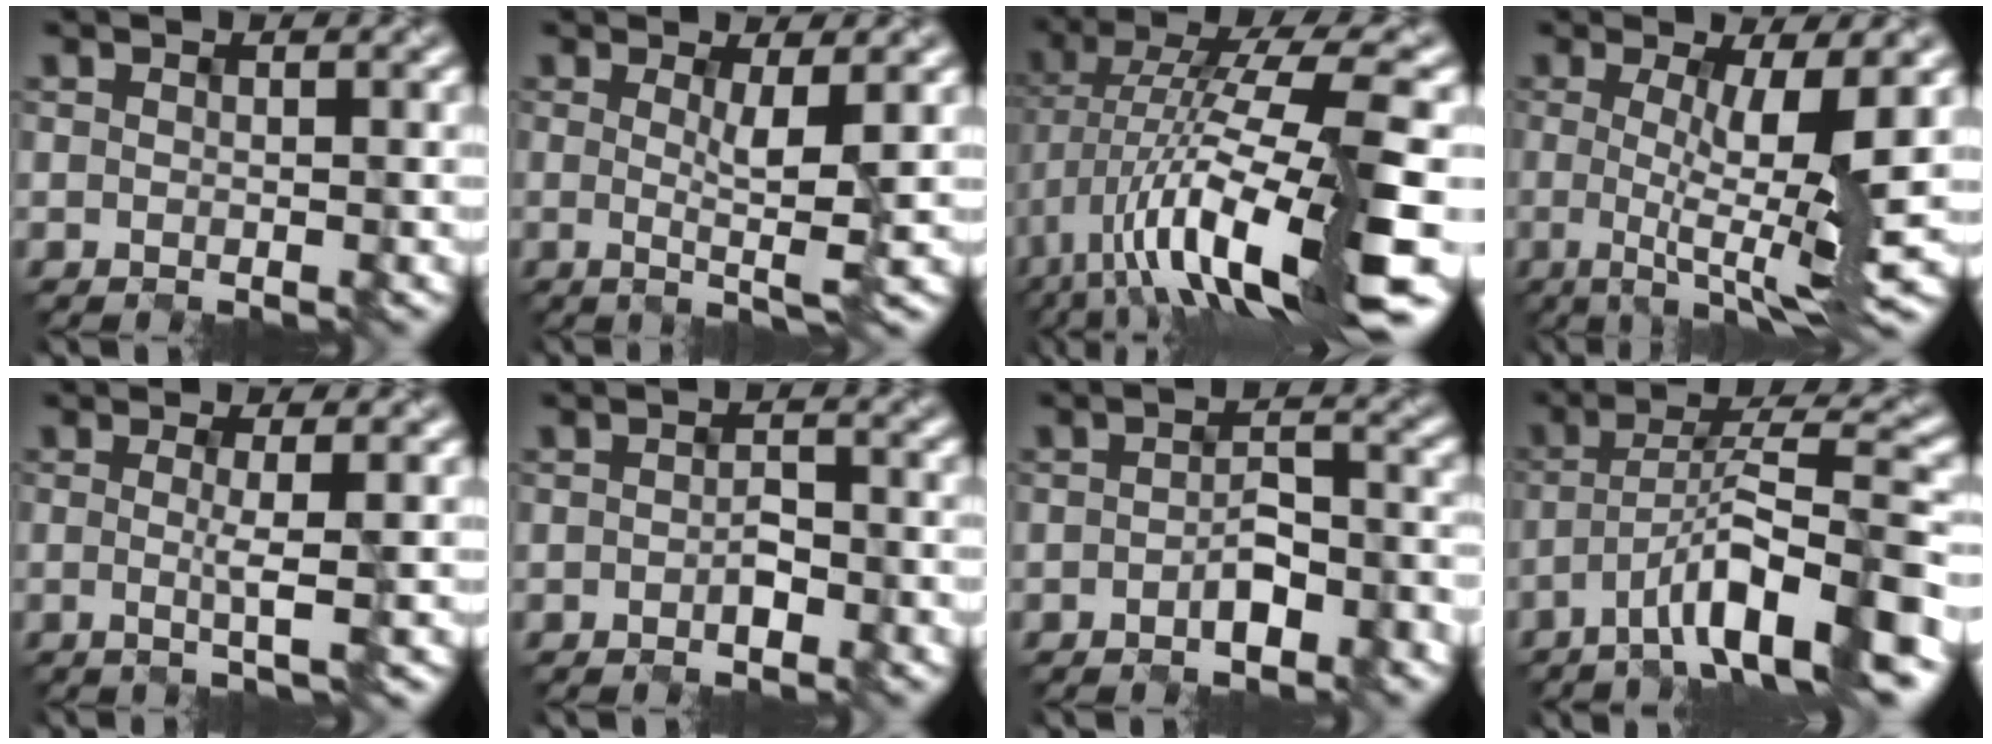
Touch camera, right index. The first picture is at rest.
{"total": 3.4, "force": [0.0, 0.3, 3.4], "torque": [-0.057, -0.012, 0.003]}
{"total": 14.1, "force": [-3.6, 2.7, 13.4], "torque": [-0.228, 0.015, -0.048]}
{"total": 7.2, "force": [-0.2, 1.3, 7.1], "torque": [-0.101, -0.011, -0.003]}
{"total": 2.3, "force": [-0.3, 0.3, 2.3], "torque": [-0.042, -0.006, -0.007]}
{"total": 1.6, "force": [-0.9, 0.8, 1.1], "torque": [-0.024, -0.002, -0.011]}
{"total": 3.5, "force": [-1.6, 1.7, 2.7], "torque": [-0.051, 0.001, -0.024]}
{"total": 8.5, "force": [-4.2, 1.5, 7.3], "torque": [-0.115, 0.014, -0.073]}